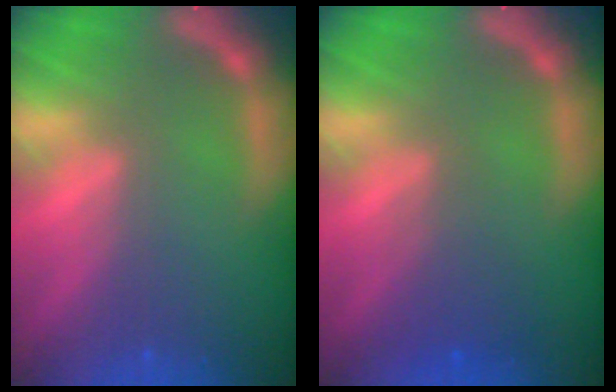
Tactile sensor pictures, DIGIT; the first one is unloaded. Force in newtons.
{"total": 2.4}